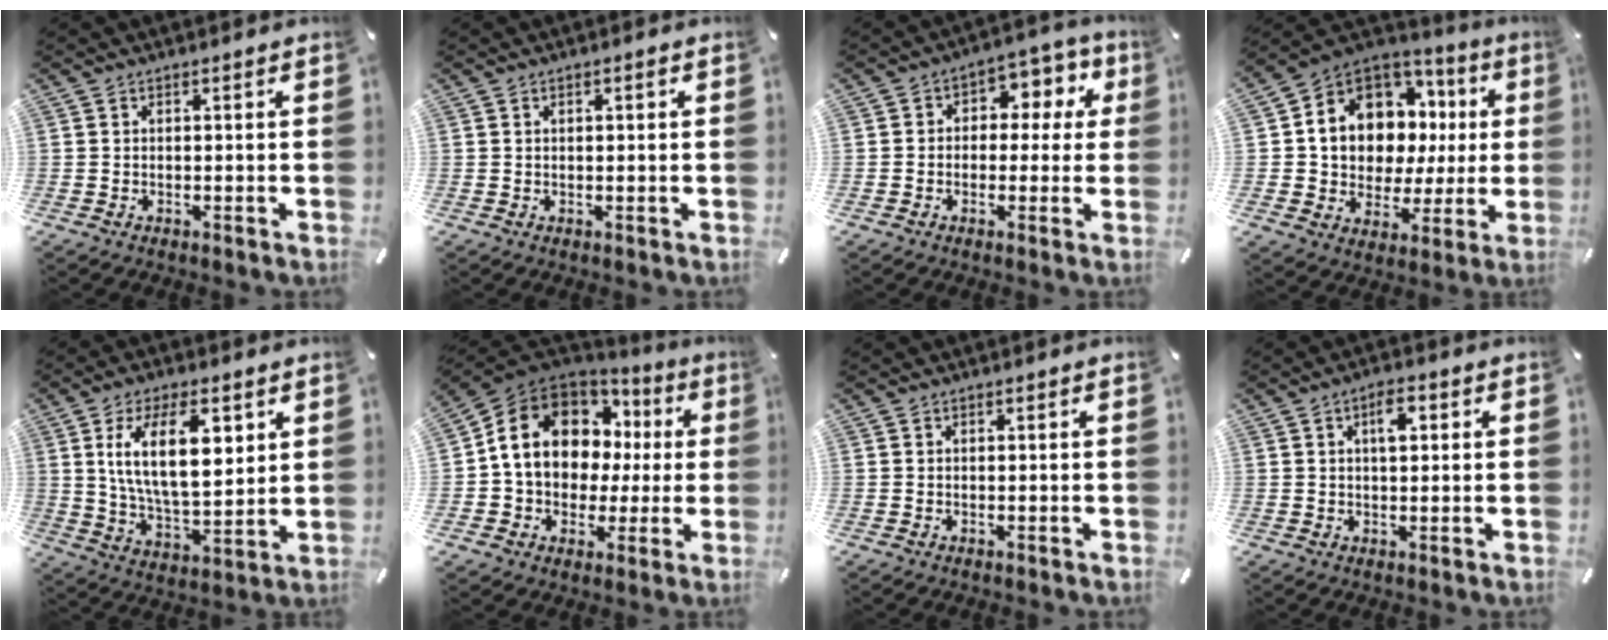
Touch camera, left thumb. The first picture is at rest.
{"total": 1.1, "force": [0.2, 0.4, 1.0], "torque": [-0.018, 0.003, 0.003]}
{"total": 7.4, "force": [0.3, 5.8, 4.5], "torque": [-0.058, 0.005, -0.001]}
{"total": 10.8, "force": [3.8, 9.2, 4.3], "torque": [-0.085, -0.051, 0.076]}
{"total": 16.3, "force": [6.1, 7.6, 13.0], "torque": [-0.239, -0.006, 0.099]}
{"total": 14.4, "force": [4.0, 11.5, 7.7], "torque": [-0.152, -0.020, 0.081]}
{"total": 0.0}
{"total": 4.8, "force": [1.5, 2.4, 3.8], "torque": [-0.057, 0.001, 0.018]}